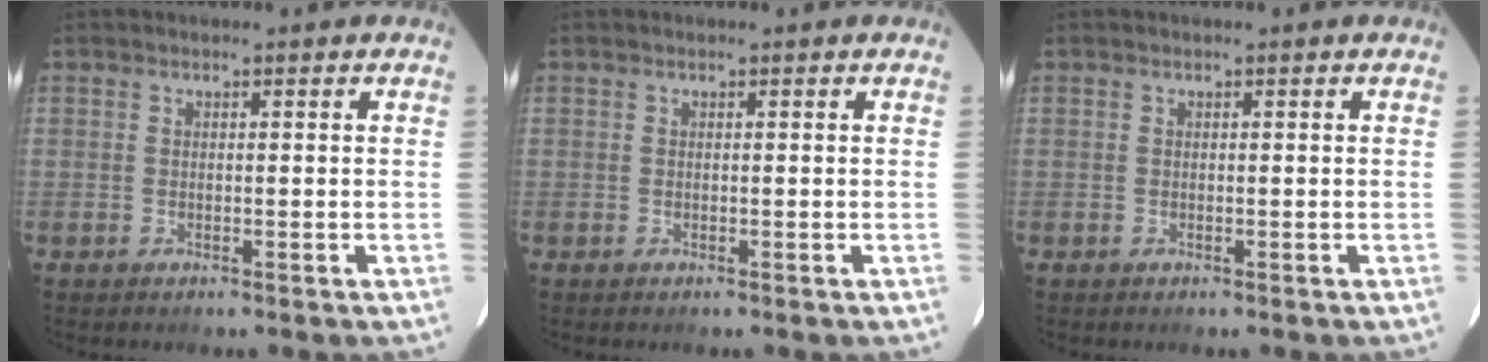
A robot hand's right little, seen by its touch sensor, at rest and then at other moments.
{"total": 0.0}
{"total": 0.0}